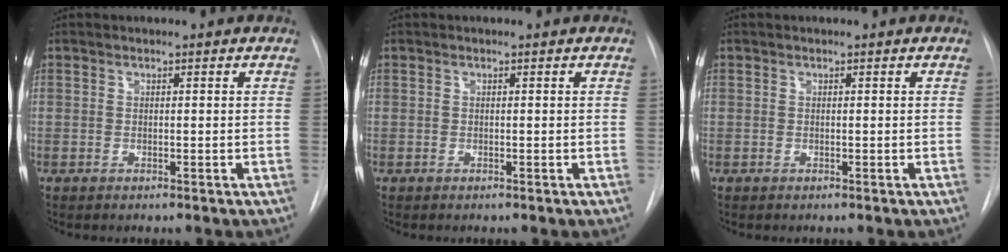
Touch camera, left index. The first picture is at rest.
{"total": 0.0}
{"total": 0.0}